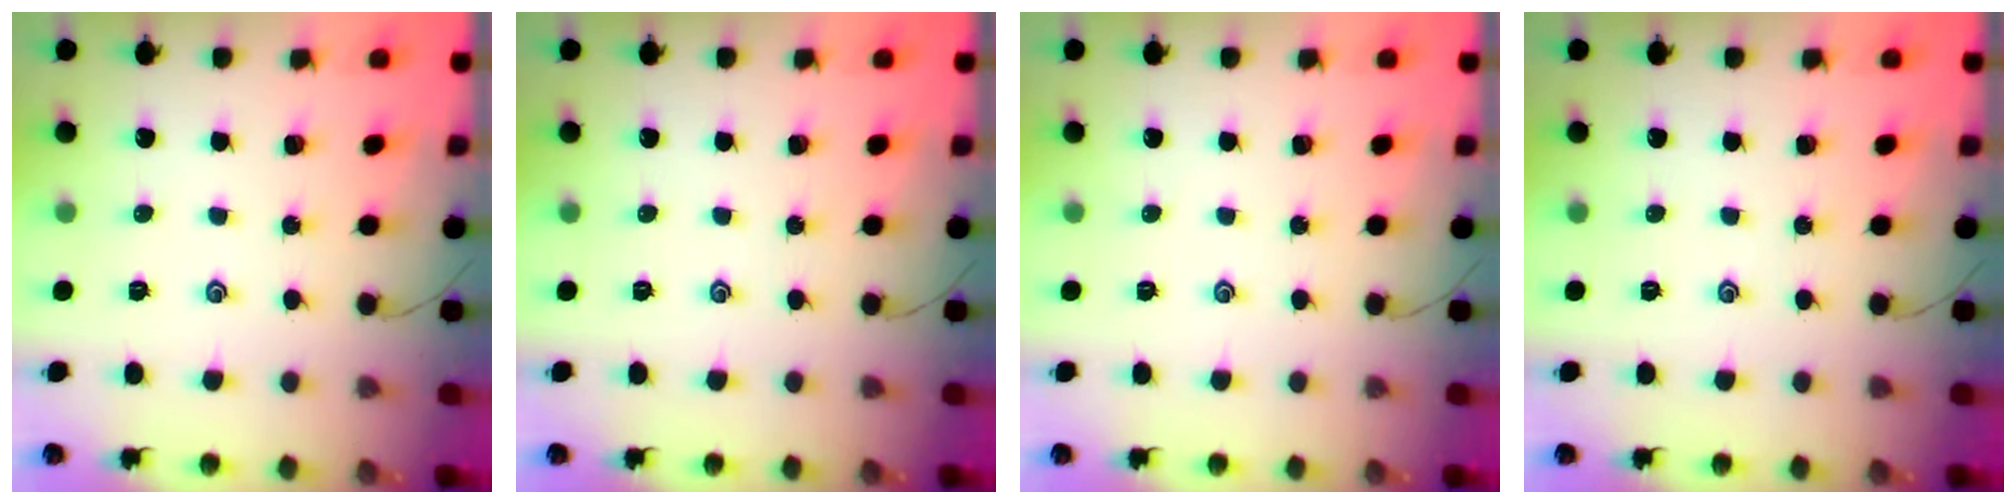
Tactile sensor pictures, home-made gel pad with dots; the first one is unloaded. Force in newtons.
{"total": 0.0}
{"total": 0.0}
{"total": 0.0}